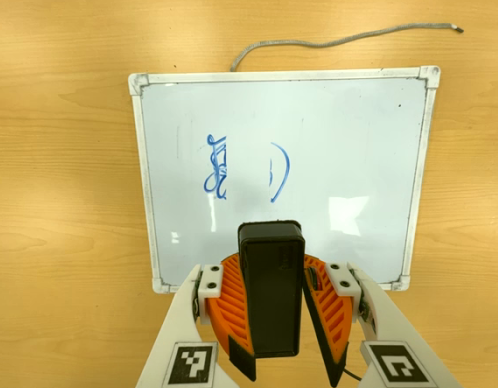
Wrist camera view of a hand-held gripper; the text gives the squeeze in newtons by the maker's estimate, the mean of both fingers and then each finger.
{"total": 10.2, "left": 10.5, "right": 9.8}